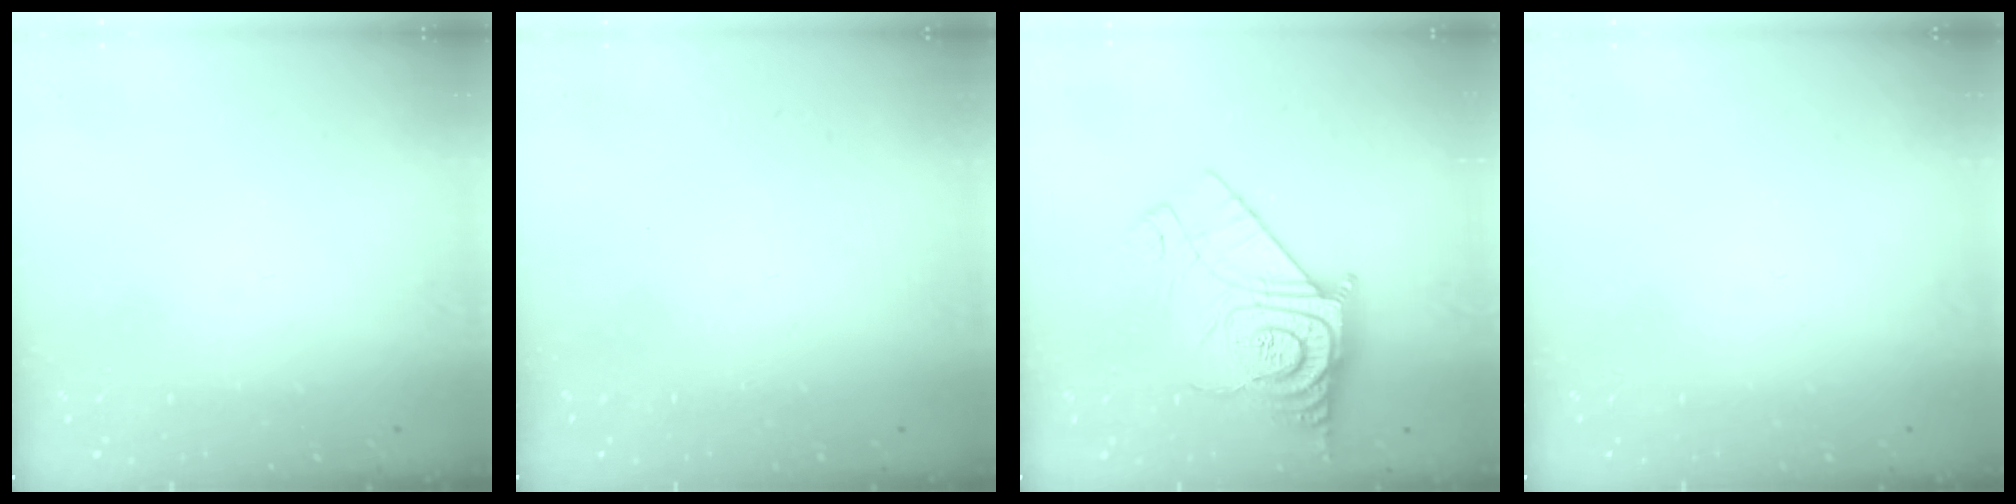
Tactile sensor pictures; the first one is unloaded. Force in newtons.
{"total": 1.6, "press": 1.6, "slide": 0.1}
{"total": 16.1, "press": 16.1, "slide": 1.1}
{"total": 0.0}